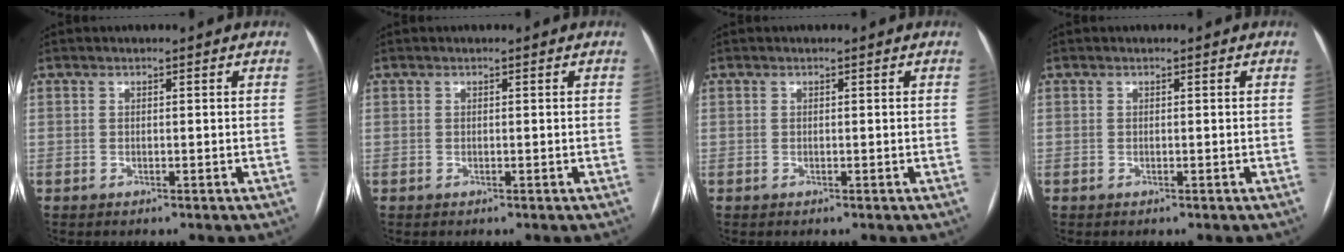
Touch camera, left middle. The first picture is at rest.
{"total": 0.0}
{"total": 0.0}
{"total": 0.0}